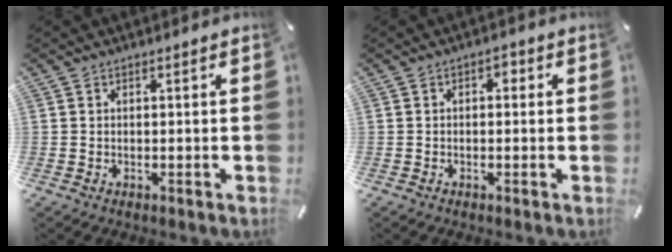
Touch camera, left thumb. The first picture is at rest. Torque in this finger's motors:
{"motor_torque": [-0.20, -0.53, 0.02, 0.37, -0.01]}